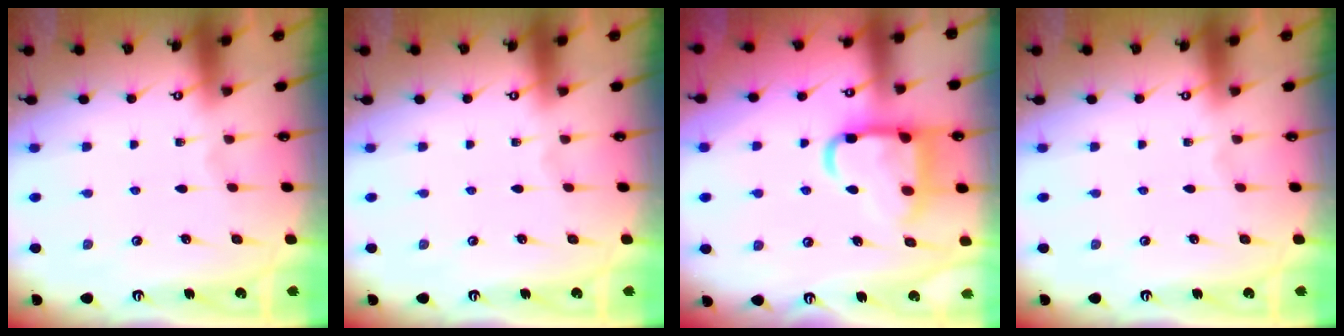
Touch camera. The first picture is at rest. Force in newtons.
{"total": 0.0}
{"total": 15.6, "press": 15.5, "slide": 1.7}
{"total": 0.0}